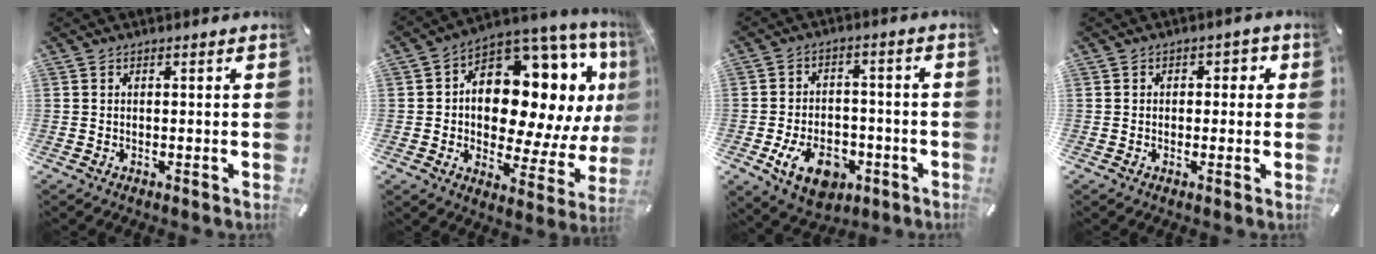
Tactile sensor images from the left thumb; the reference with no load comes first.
{"total": 19.2, "force": [5.1, 12.1, 13.9], "torque": [-0.204, -0.053, 0.084]}
{"total": 12.2, "force": [-5.1, 8.0, 7.6], "torque": [-0.139, 0.022, -0.091]}
{"total": 2.2, "force": [-0.5, 1.9, 1.1], "torque": [-0.015, 0.009, -0.017]}